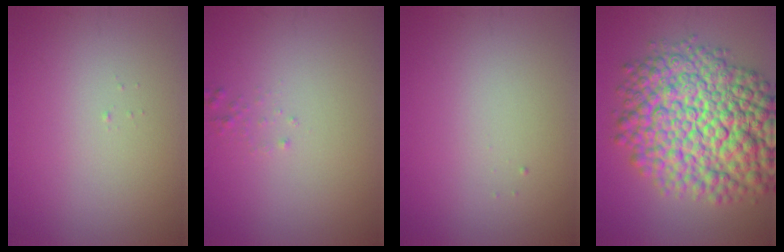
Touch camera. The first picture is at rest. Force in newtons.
{"total": 0.6, "press": 0.6, "slide": 0.1}
{"total": 0.0}
{"total": 14.0, "press": 14.0, "slide": 0.2}